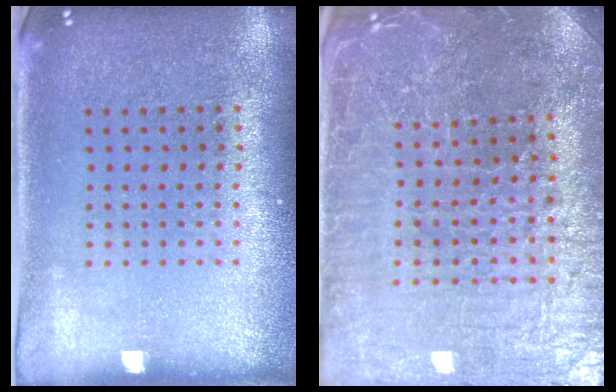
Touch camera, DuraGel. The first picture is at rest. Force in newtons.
{"total": 4.2, "press": 4.1, "slide": 0.9}